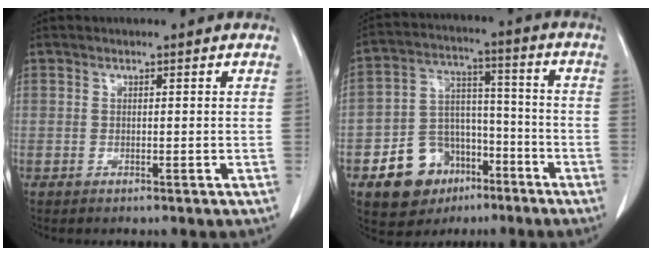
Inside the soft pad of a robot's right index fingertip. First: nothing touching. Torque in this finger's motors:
{"motor_torque": [-0.06, -0.31, -0.68, -0.21]}